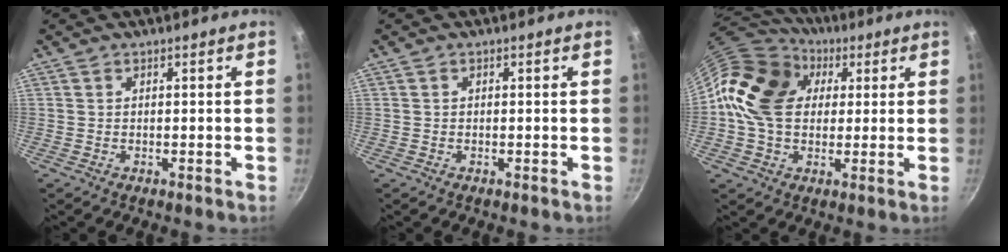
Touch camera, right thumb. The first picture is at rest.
{"total": 0.0}
{"total": 18.1, "force": [3.6, 13.5, 11.5], "torque": [-0.181, 0.022, 0.046]}